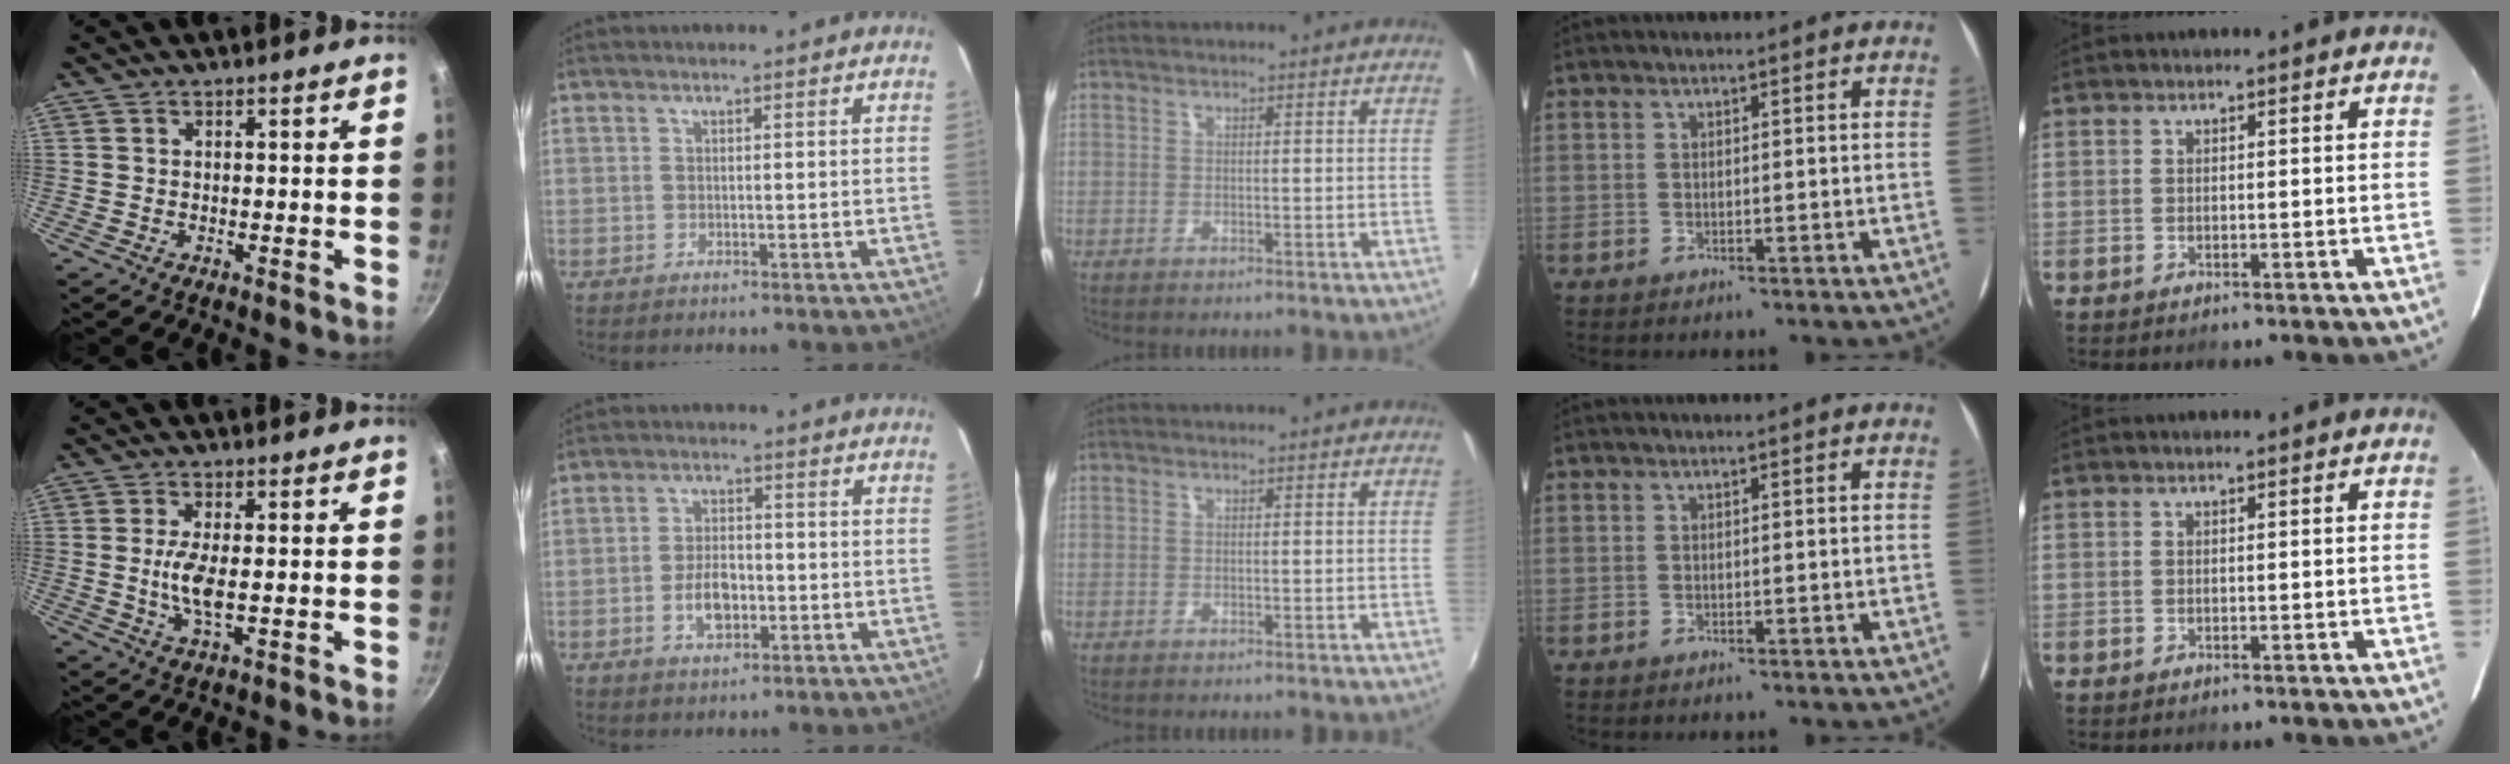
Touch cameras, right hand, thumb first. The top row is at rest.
{"thumb": {"total": 5.2, "force": [-0.3, 1.7, 5.0], "torque": [-0.110, -0.004, -0.007]}, "index": {"total": 6.3, "force": [-1.9, 3.6, 4.8], "torque": [-0.094, 0.004, -0.027]}}